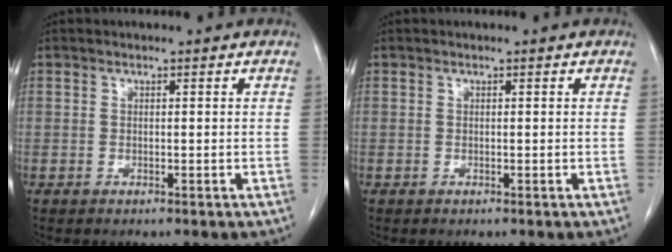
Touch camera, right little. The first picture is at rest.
{"total": 0.0}